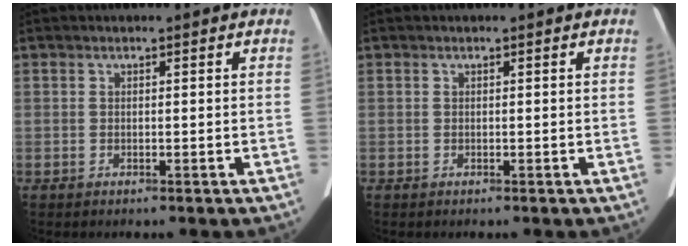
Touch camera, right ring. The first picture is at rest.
{"total": 0.0}